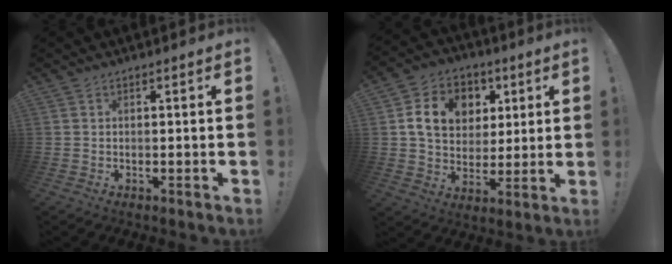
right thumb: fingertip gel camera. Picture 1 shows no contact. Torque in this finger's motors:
{"motor_torque": [1.67, 1.72, 0.43, -0.04, 0.04]}